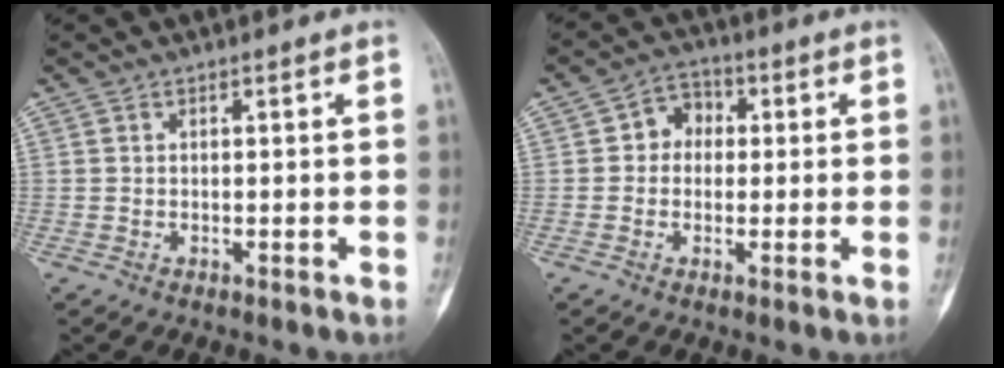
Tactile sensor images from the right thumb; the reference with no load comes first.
{"total": 5.8, "force": [0.6, 5.0, 2.9], "torque": [-0.011, 0.015, -0.002]}